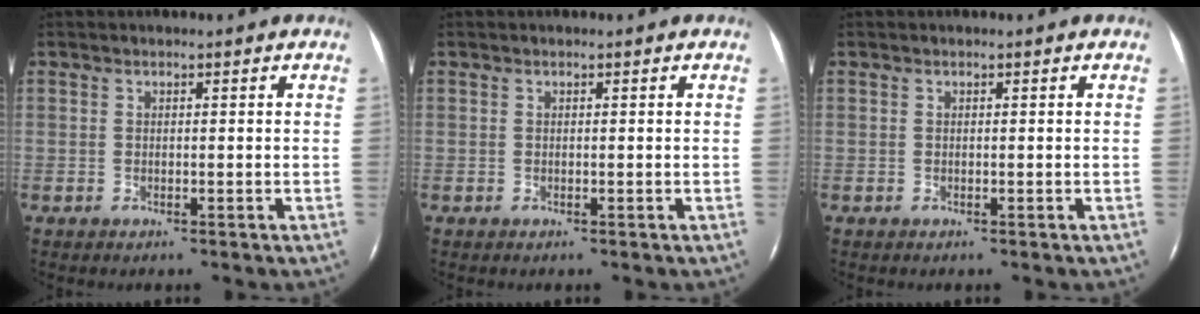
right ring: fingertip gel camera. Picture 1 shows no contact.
{"total": 0.0}
{"total": 0.0}